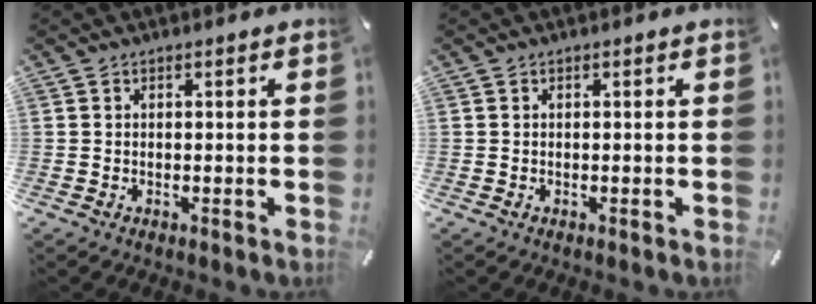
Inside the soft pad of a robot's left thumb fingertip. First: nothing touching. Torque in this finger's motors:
{"motor_torque": [0.00, 0.00, -0.03, 0.03, 0.00]}